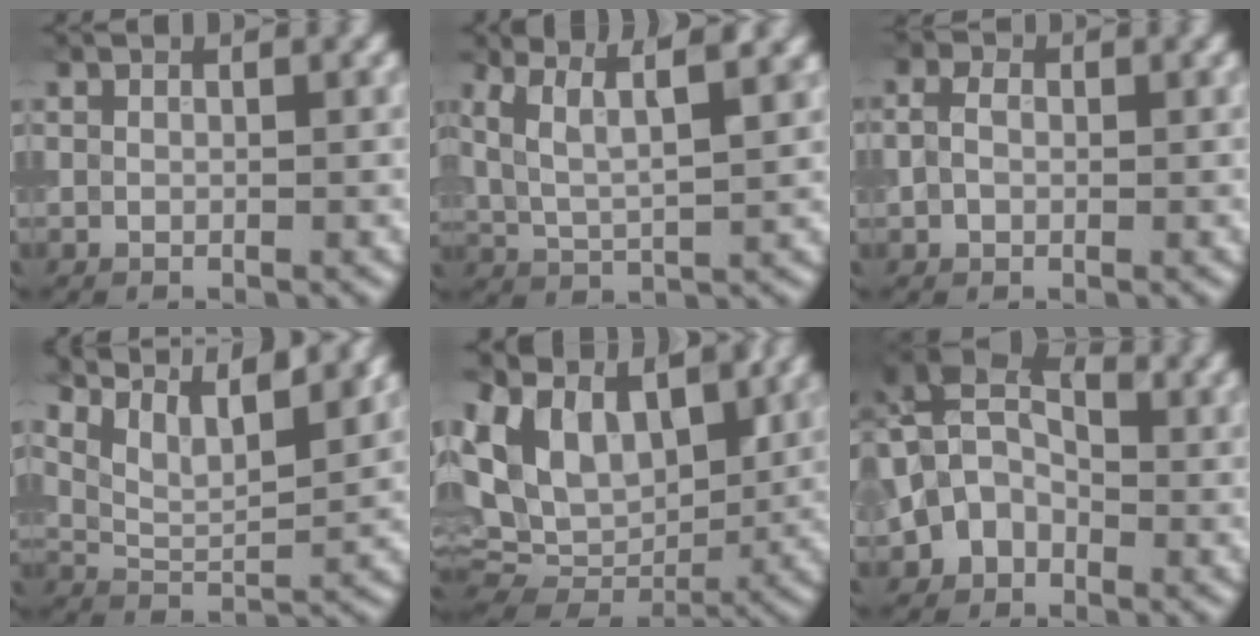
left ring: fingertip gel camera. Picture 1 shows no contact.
{"total": 5.7, "force": [3.1, 1.3, 4.6], "torque": [-0.090, 0.015, 0.051]}
{"total": 3.0, "force": [0.3, 2.2, 2.0], "torque": [-0.044, 0.016, -0.009]}
{"total": 8.8, "force": [6.4, 2.8, 5.3], "torque": [-0.107, 0.020, 0.098]}
{"total": 12.8, "force": [4.4, 8.2, 8.7], "torque": [-0.184, 0.015, 0.075]}
{"total": 8.4, "force": [-0.1, 6.7, 5.1], "torque": [-0.074, 0.035, -0.037]}